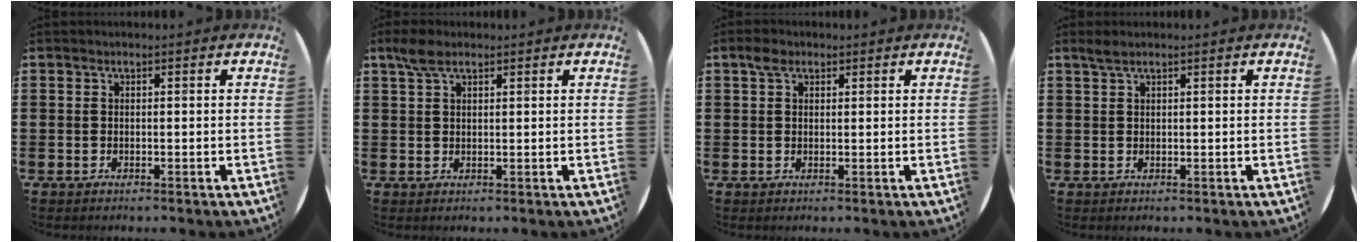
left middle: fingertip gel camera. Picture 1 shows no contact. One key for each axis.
{"total": 2.8, "fx": 1.9, "fy": 1.2, "fz": 1.7, "tx": -0.030, "ty": 0.002, "tz": 0.034}
{"total": 2.1, "fx": 1.4, "fy": 1.2, "fz": 1.0, "tx": -0.015, "ty": 0.003, "tz": 0.024}
{"total": 1.1, "fx": 0.9, "fy": 0.1, "fz": 0.6, "tx": -0.013, "ty": 0.003, "tz": 0.017}